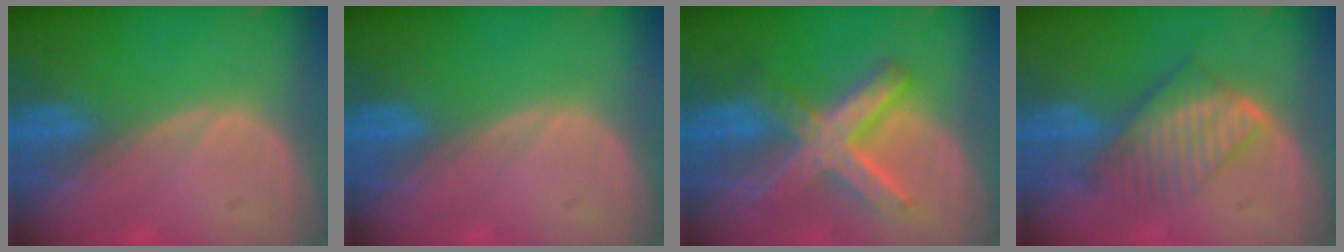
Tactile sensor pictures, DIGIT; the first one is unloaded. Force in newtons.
{"total": 0.0}
{"total": 8.8, "press": 8.8, "slide": 0.7}
{"total": 7.2, "press": 6.6, "slide": 2.9}